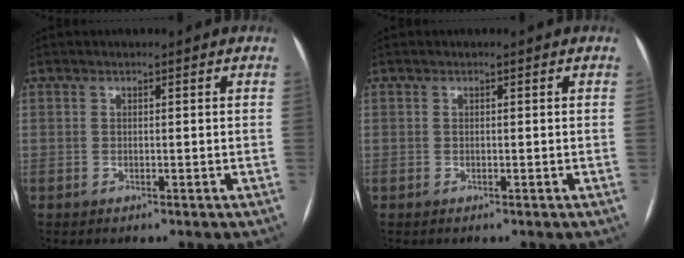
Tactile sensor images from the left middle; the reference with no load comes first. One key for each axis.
{"total": 0.0}